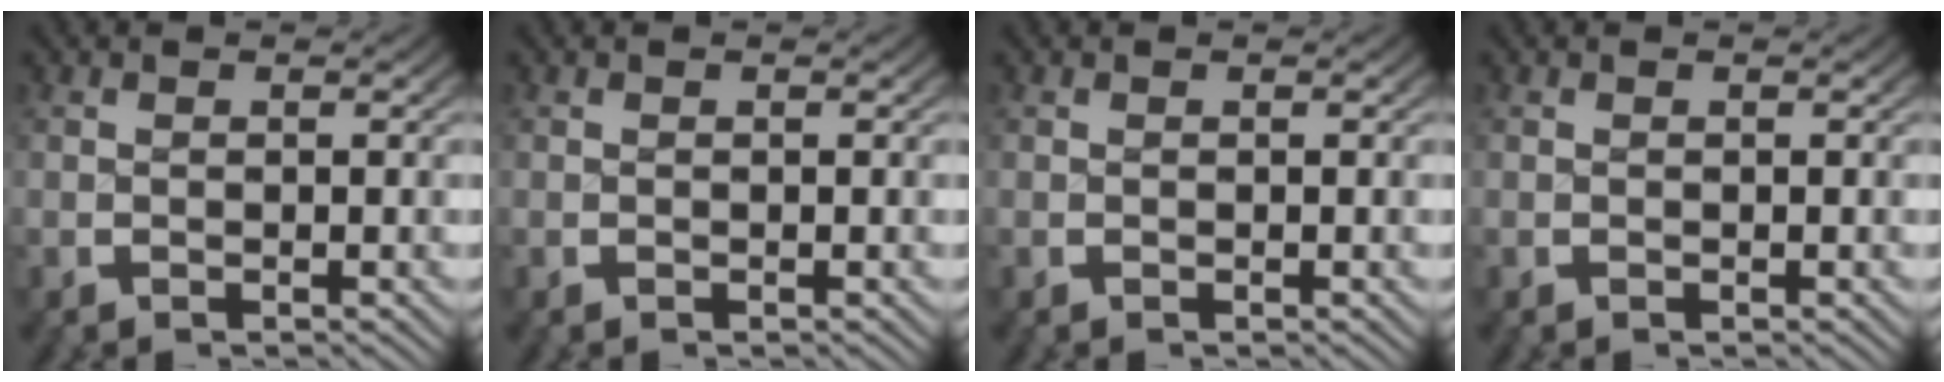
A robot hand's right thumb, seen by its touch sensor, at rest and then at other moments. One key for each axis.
{"total": 0.0}
{"total": 0.0}
{"total": 0.0}